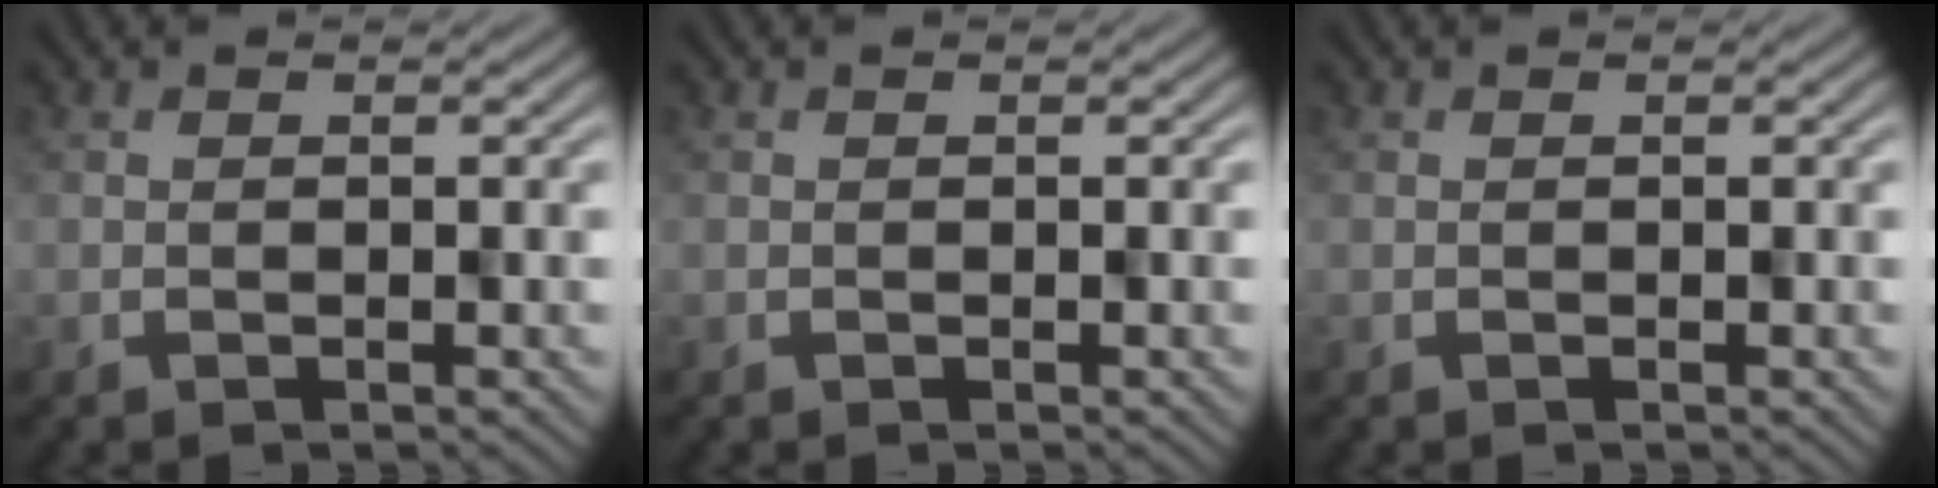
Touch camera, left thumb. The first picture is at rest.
{"total": 0.0}
{"total": 0.0}